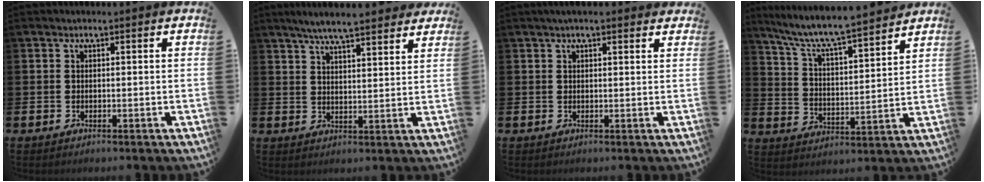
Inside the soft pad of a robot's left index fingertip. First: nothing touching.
{"total": 6.0, "force": [5.6, 0.4, 2.1], "torque": [-0.055, -0.023, 0.100]}
{"total": 1.9, "force": [1.6, 0.4, 1.0], "torque": [-0.019, 0.003, 0.028]}
{"total": 7.9, "force": [7.3, 0.5, 2.8], "torque": [-0.089, -0.056, 0.126]}